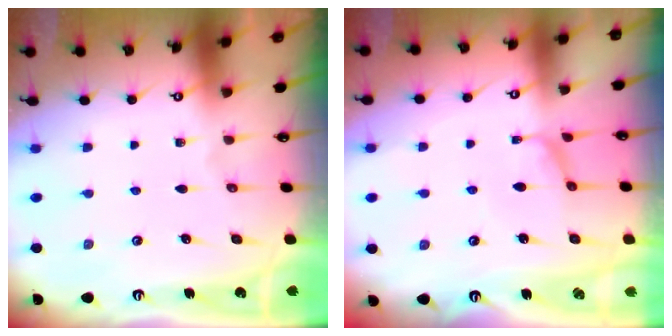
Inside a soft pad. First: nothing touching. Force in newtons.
{"total": 1.5, "press": 1.3, "slide": 0.5}